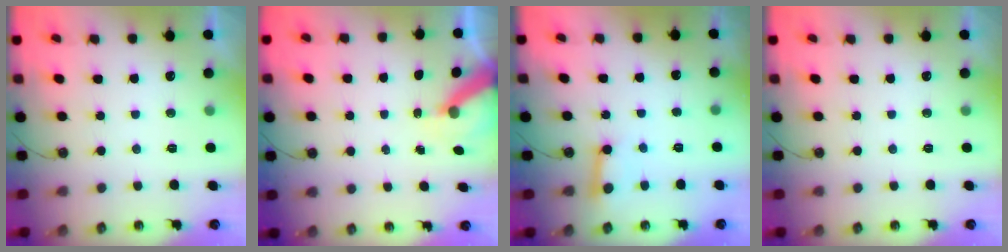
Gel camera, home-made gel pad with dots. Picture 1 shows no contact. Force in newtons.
{"total": 6.1, "press": 6.1, "slide": 0.7}
{"total": 6.0, "press": 6.0, "slide": 0.6}
{"total": 0.0}